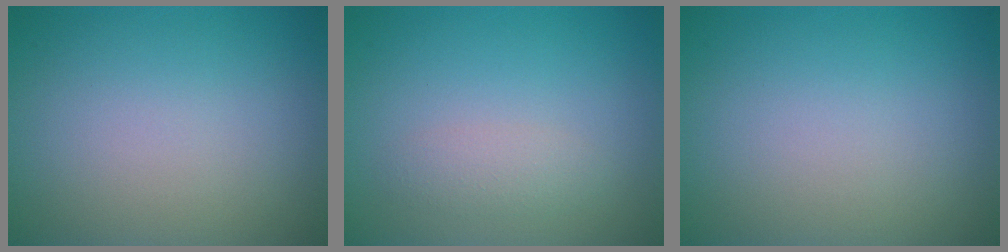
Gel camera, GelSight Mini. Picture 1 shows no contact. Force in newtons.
{"total": 1.5, "press": 1.5, "slide": 0.1}
{"total": 0.0}